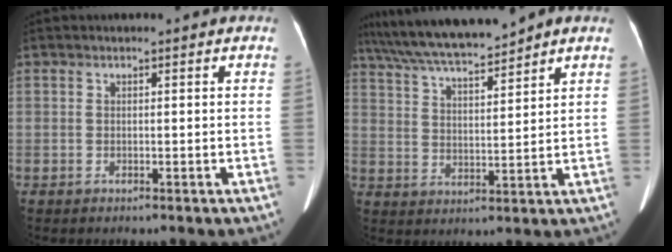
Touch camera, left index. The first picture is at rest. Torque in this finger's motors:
{"motor_torque": [0.52, -1.27, 0.21, 0.03]}